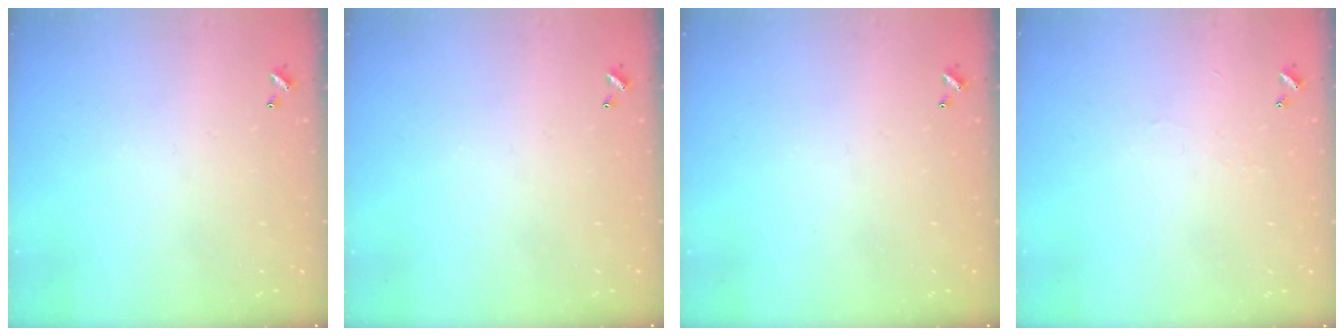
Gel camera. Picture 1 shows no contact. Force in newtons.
{"total": 0.0}
{"total": 0.0}
{"total": 2.3, "press": 2.3, "slide": 0.4}